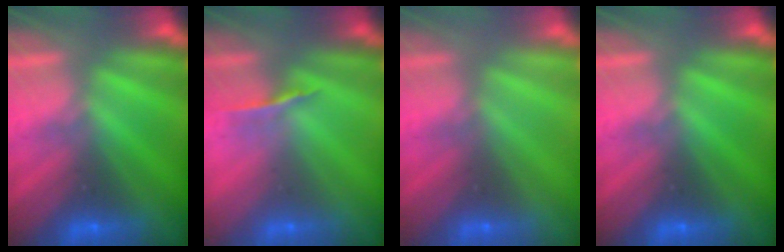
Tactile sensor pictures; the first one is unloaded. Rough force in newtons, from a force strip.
{"total": 1.0}
{"total": 3.3}
{"total": 0.0}